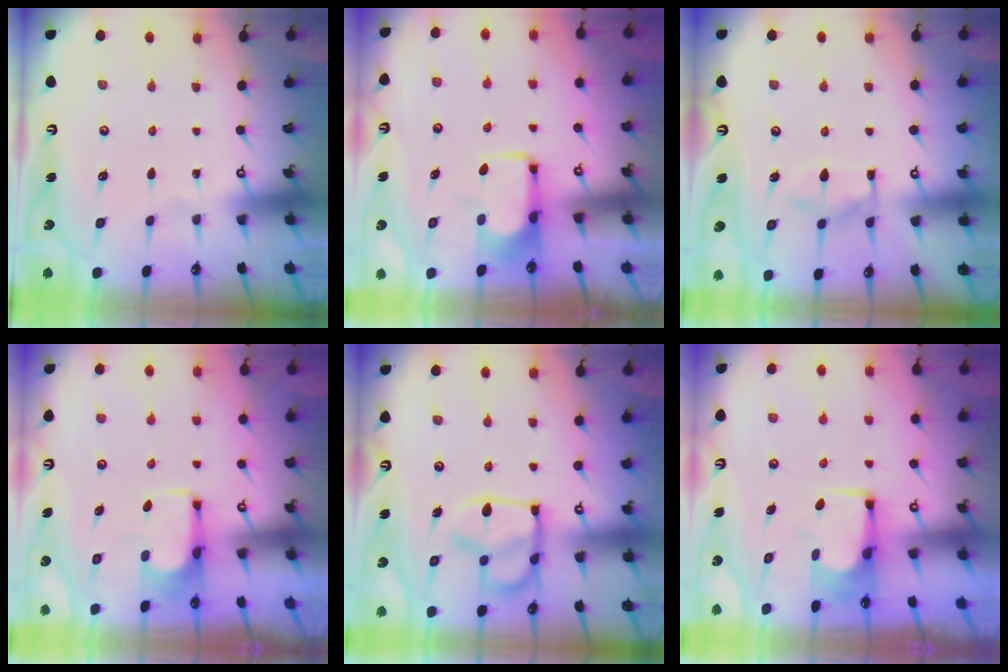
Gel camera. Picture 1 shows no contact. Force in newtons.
{"total": 2.0, "press": 2.0, "slide": 0.4}
{"total": 10.4, "press": 10.3, "slide": 1.0}
{"total": 3.6, "press": 3.6, "slide": 0.7}
{"total": 15.6, "press": 15.5, "slide": 1.7}
{"total": 1.8, "press": 1.7, "slide": 0.3}